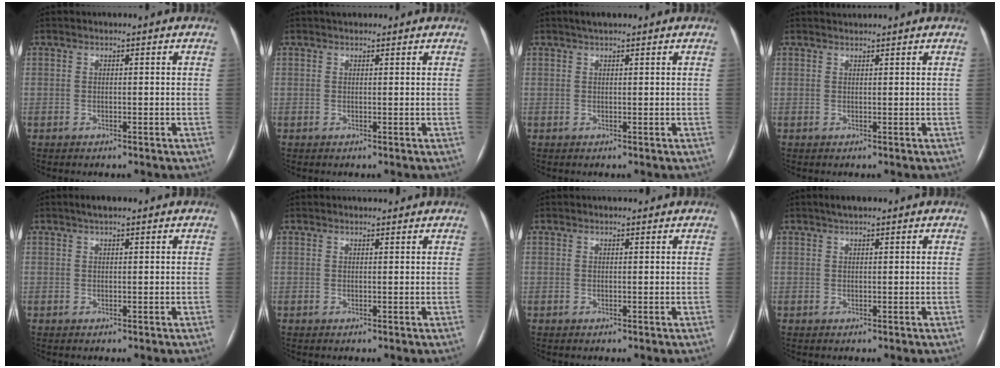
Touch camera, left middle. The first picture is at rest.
{"total": 2.3, "force": [1.9, 0.9, 0.8], "torque": [-0.007, 0.024, 0.028]}
{"total": 2.4, "force": [1.9, 0.5, 1.4], "torque": [-0.020, 0.017, 0.031]}
{"total": 1.2, "force": [1.1, -0.2, -0.1], "torque": [-0.002, 0.014, 0.026]}
{"total": 2.2, "force": [1.7, 0.5, 1.4], "torque": [-0.022, 0.015, 0.026]}
{"total": 2.7, "force": [2.4, 0.6, 0.9], "torque": [-0.008, 0.017, 0.034]}
{"total": 1.6, "force": [1.5, 0.5, 0.5], "torque": [-0.006, 0.015, 0.019]}
{"total": 2.3, "force": [1.8, 0.5, 1.4], "torque": [-0.023, 0.015, 0.029]}